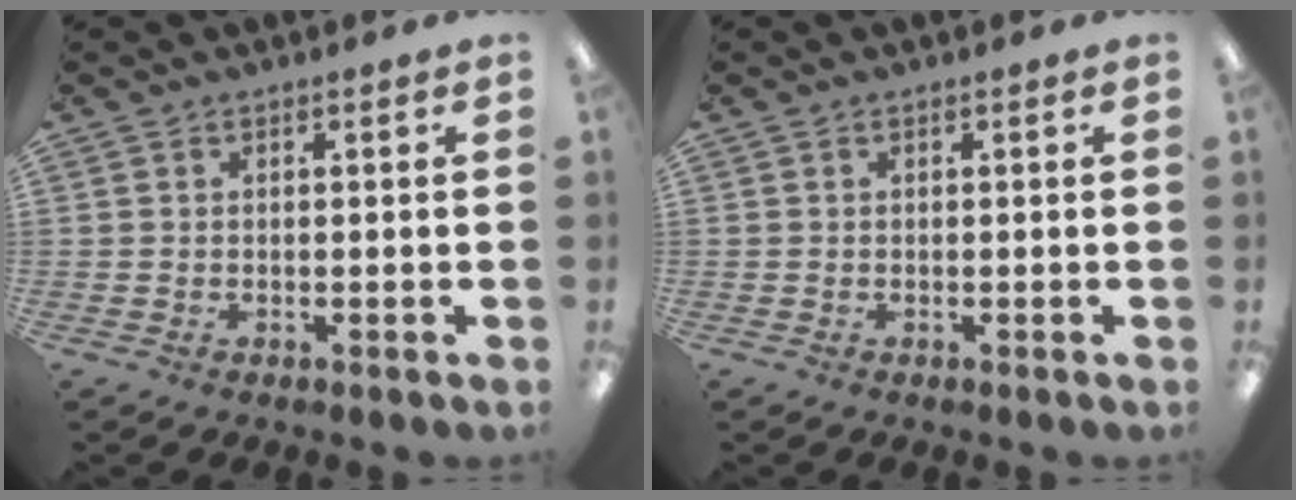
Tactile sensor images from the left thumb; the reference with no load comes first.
{"total": 0.0}